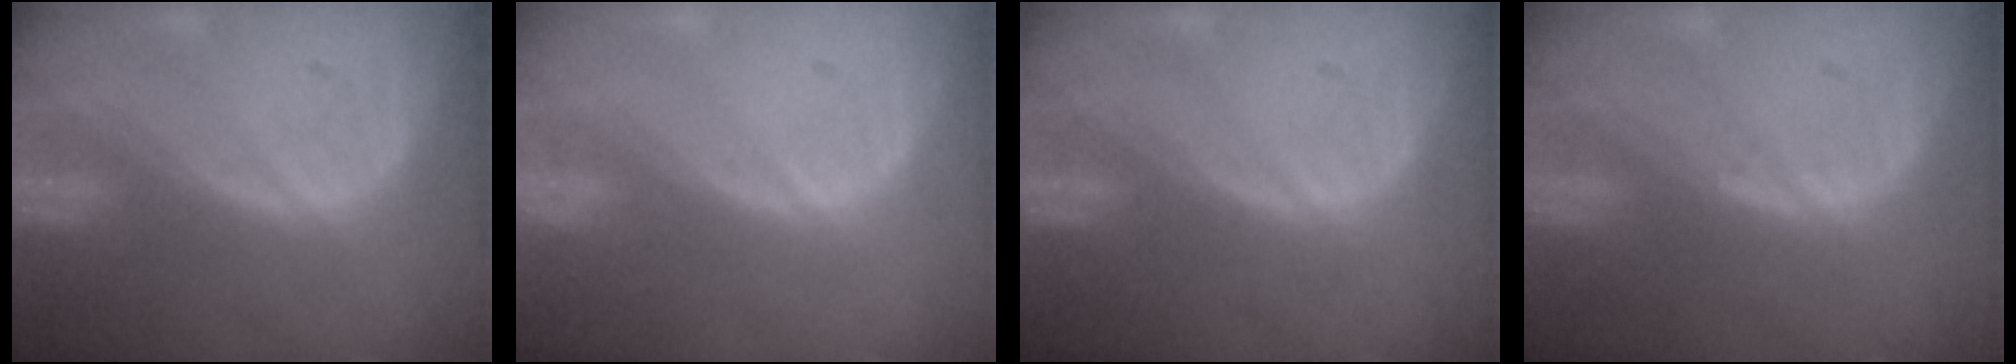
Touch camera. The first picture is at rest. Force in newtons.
{"total": 0.0}
{"total": 0.0}
{"total": 0.6, "press": 0.5, "slide": 0.4}